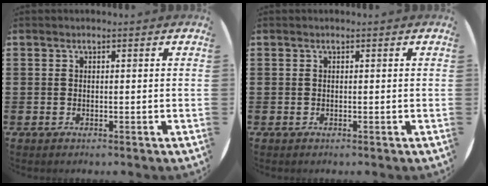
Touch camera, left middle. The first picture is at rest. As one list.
[{"total": 0.0}]